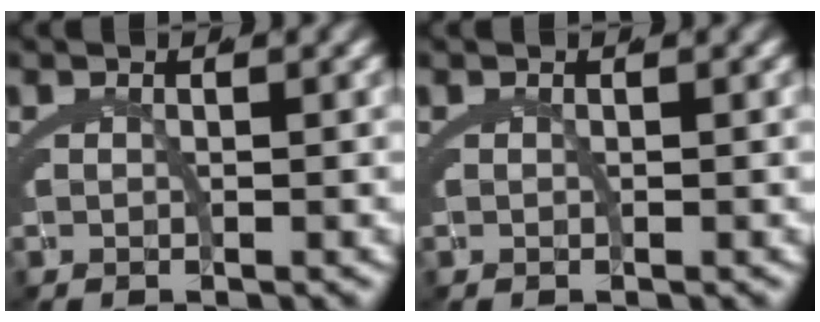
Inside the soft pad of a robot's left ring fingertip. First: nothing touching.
{"total": 0.0}